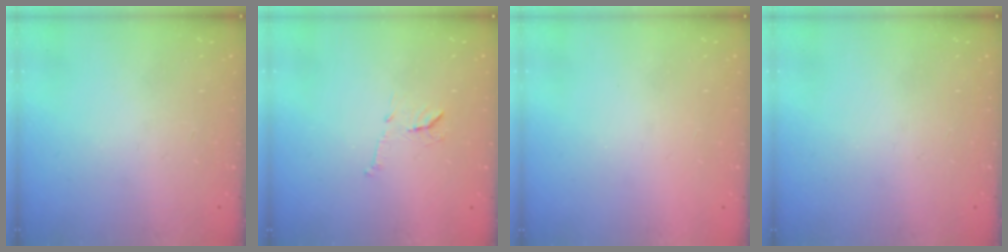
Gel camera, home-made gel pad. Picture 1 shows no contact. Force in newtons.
{"total": 9.1, "press": 9.1, "slide": 0.5}
{"total": 1.5, "press": 1.5, "slide": 0.1}
{"total": 0.0}